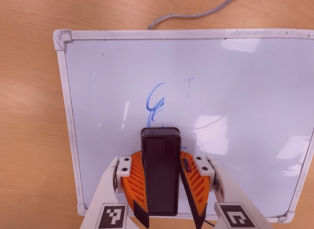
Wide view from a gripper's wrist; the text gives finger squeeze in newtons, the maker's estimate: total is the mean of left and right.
{"total": 10.8, "left": 10.0, "right": 11.5}